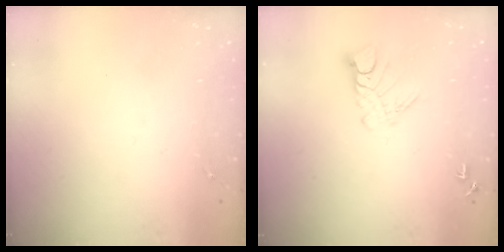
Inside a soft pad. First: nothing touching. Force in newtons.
{"total": 7.6, "press": 7.5, "slide": 0.7}